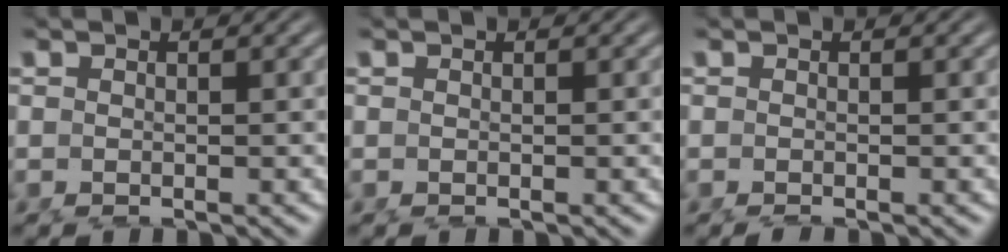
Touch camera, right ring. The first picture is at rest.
{"total": 0.0}
{"total": 0.7, "force": [-0.6, -0.3, 0.2], "torque": [0.000, -0.003, -0.008]}